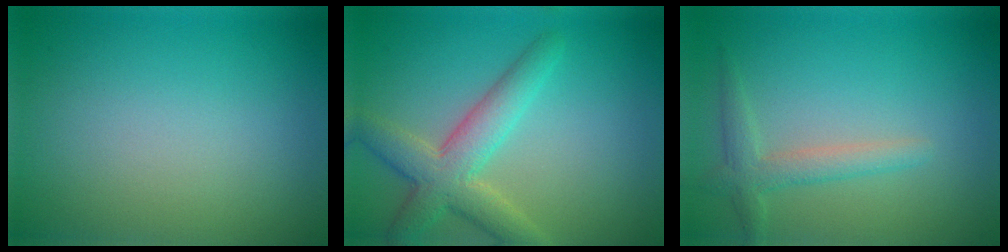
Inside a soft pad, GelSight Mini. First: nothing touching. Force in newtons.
{"total": 4.9, "press": 4.9, "slide": 0.3}
{"total": 2.3, "press": 2.3, "slide": 0.2}